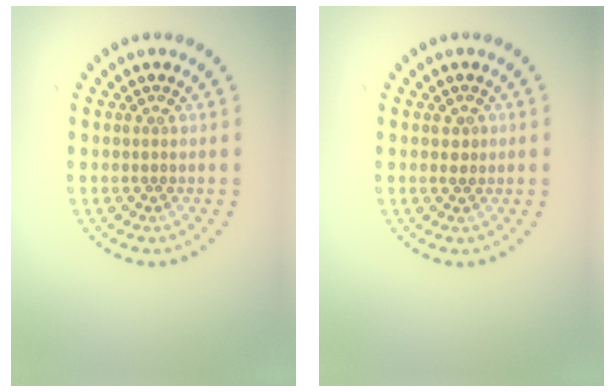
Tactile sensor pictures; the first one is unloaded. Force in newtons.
{"total": 0.9, "press": 0.9, "slide": 0.3}